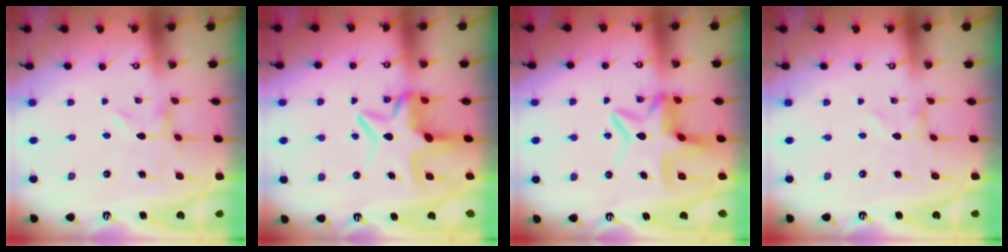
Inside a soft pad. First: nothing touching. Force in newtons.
{"total": 10.8, "press": 10.6, "slide": 2.0}
{"total": 10.9, "press": 10.9, "slide": 1.1}
{"total": 0.0}